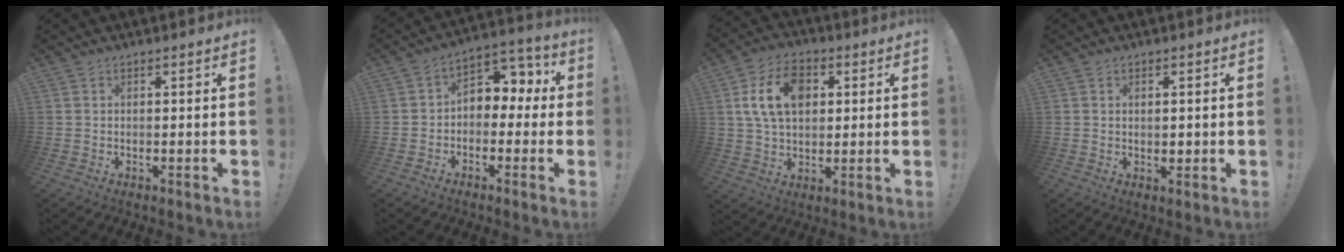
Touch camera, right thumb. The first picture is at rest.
{"total": 6.0, "force": [-0.1, 5.4, 2.6], "torque": [-0.023, -0.004, 0.001]}
{"total": 14.0, "force": [3.6, 9.7, 9.5], "torque": [-0.154, 0.005, 0.069]}
{"total": 1.2, "force": [0.5, 0.8, 0.9], "torque": [-0.002, -0.004, 0.005]}